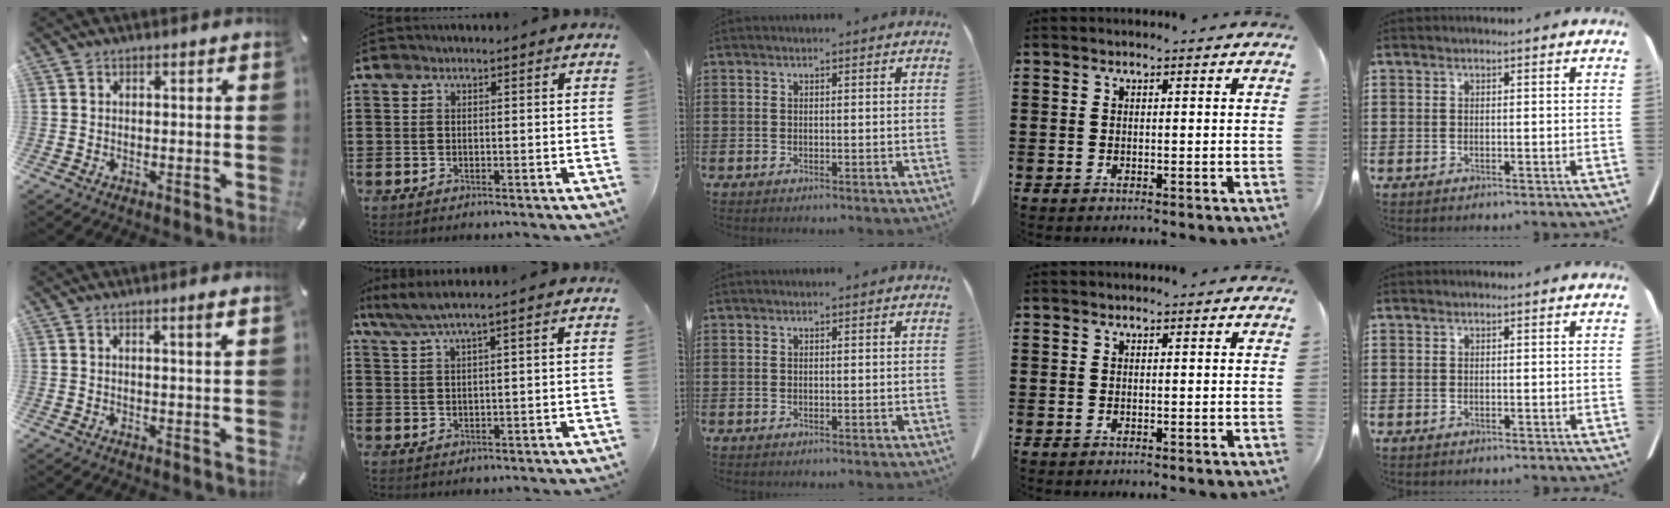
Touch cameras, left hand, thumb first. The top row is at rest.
{"thumb": {"total": 2.0, "force": [1.0, -0.1, 1.7], "torque": [-0.026, -0.005, 0.015]}, "index": {"total": 3.6, "force": [2.3, -0.2, 2.7], "torque": [-0.067, -0.004, 0.039]}}